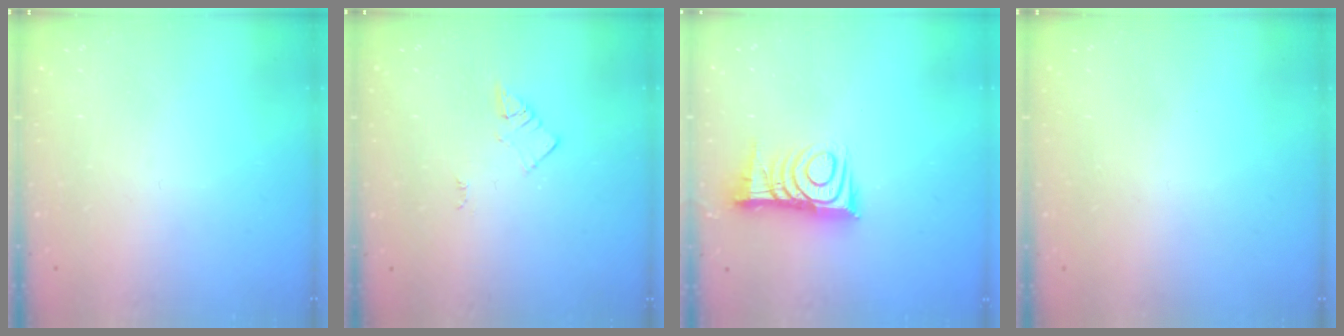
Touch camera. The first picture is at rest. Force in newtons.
{"total": 2.1, "press": 2.1, "slide": 0.3}
{"total": 12.2, "press": 12.1, "slide": 0.9}
{"total": 1.7, "press": 1.7, "slide": 0.1}